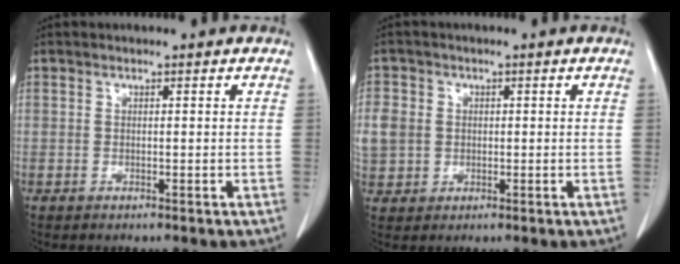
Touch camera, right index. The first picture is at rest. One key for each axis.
{"total": 8.8, "fx": 0.7, "fy": 8.0, "fz": 3.5, "tx": -0.121, "ty": 0.019, "tz": 0.028}